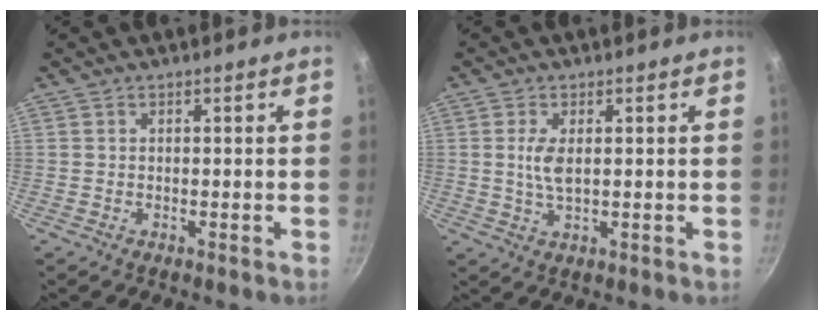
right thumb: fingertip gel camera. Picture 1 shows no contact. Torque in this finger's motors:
{"motor_torque": [0.00, 0.05, 0.49, 0.06, 0.01]}